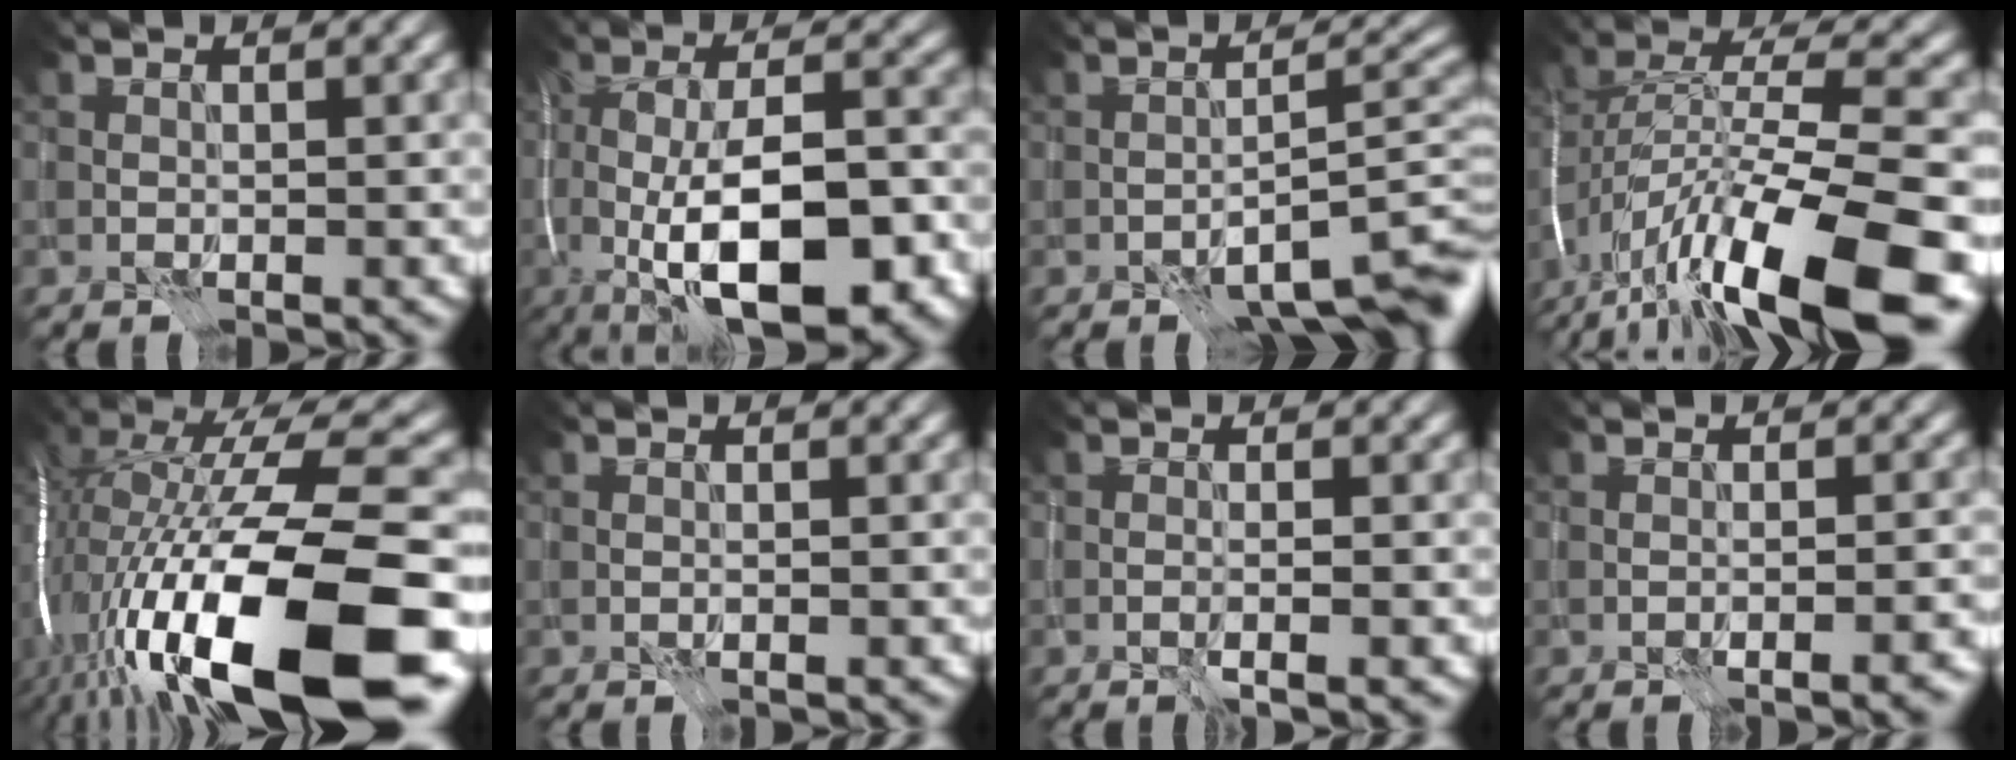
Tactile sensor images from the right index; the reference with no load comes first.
{"total": 12.9, "force": [-3.7, 4.8, 11.3], "torque": [-0.185, -0.008, -0.057]}
{"total": 7.2, "force": [-4.4, 2.0, 5.4], "torque": [-0.064, 0.005, -0.061]}
{"total": 15.5, "force": [-8.3, 4.8, 12.2], "torque": [-0.227, 0.011, -0.146]}
{"total": 18.3, "force": [-4.9, 5.4, 16.8], "torque": [-0.291, 0.022, -0.090]}
{"total": 0.0}
{"total": 1.5, "force": [-0.7, 0.2, 1.4], "torque": [-0.017, 0.005, -0.016]}
{"total": 2.4, "force": [-1.5, 0.4, 1.9], "torque": [-0.025, 0.010, -0.027]}